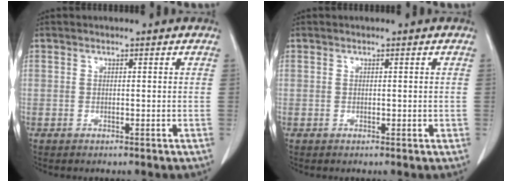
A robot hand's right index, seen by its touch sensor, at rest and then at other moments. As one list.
[{"total": 0.8, "force": [0.0, 0.5, 0.6], "torque": [-0.008, 0.000, 0.003]}]